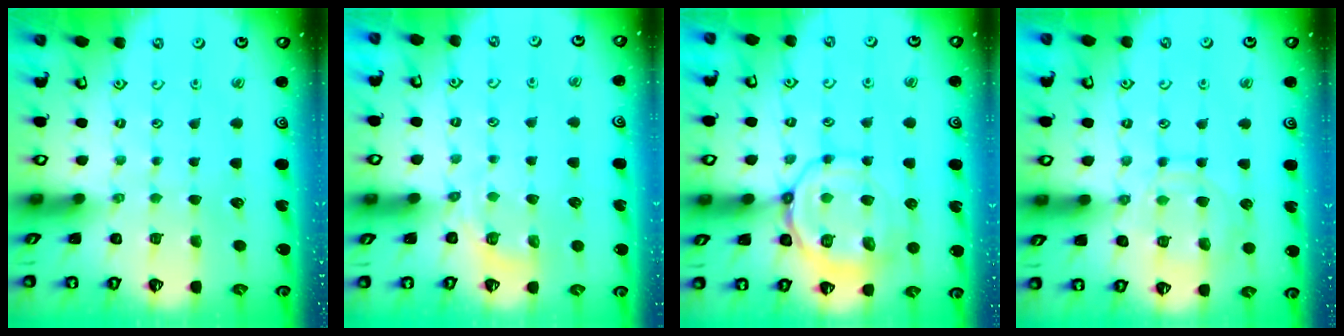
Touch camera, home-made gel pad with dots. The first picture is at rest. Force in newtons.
{"total": 4.3, "press": 3.8, "slide": 2.0}
{"total": 12.6, "press": 12.5, "slide": 1.4}
{"total": 11.5, "press": 11.4, "slide": 1.2}